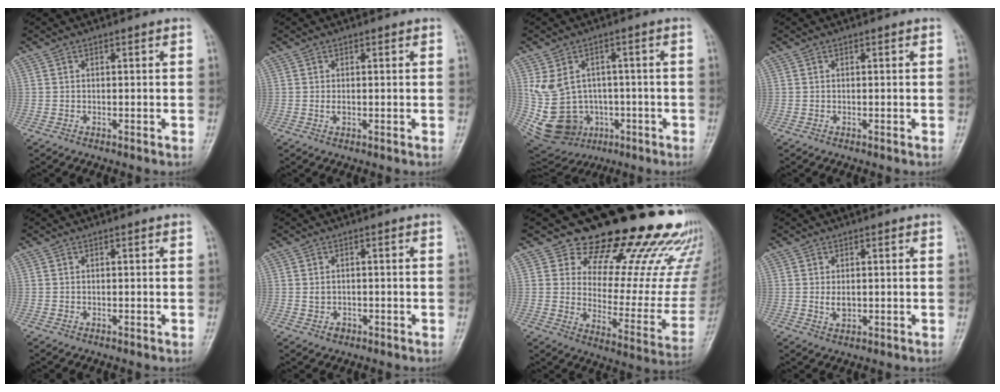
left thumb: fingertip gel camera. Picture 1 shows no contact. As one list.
[{"total": 0.9, "force": [0.2, 0.6, 0.7], "torque": [-0.012, -0.001, 0.003]}, {"total": 14.7, "force": [-1.5, 12.7, 7.3], "torque": [-0.144, 0.019, 0.008]}, {"total": 0.0}, {"total": 0.0}, {"total": 1.6, "force": [-0.3, 1.4, 0.8], "torque": [-0.009, 0.003, 0.000]}, {"total": 26.7, "force": [21.1, 10.7, 12.5], "torque": [-0.127, -0.142, 0.270]}, {"total": 2.2, "force": [0.3, 1.5, 1.6], "torque": [-0.024, -0.006, 0.009]}]